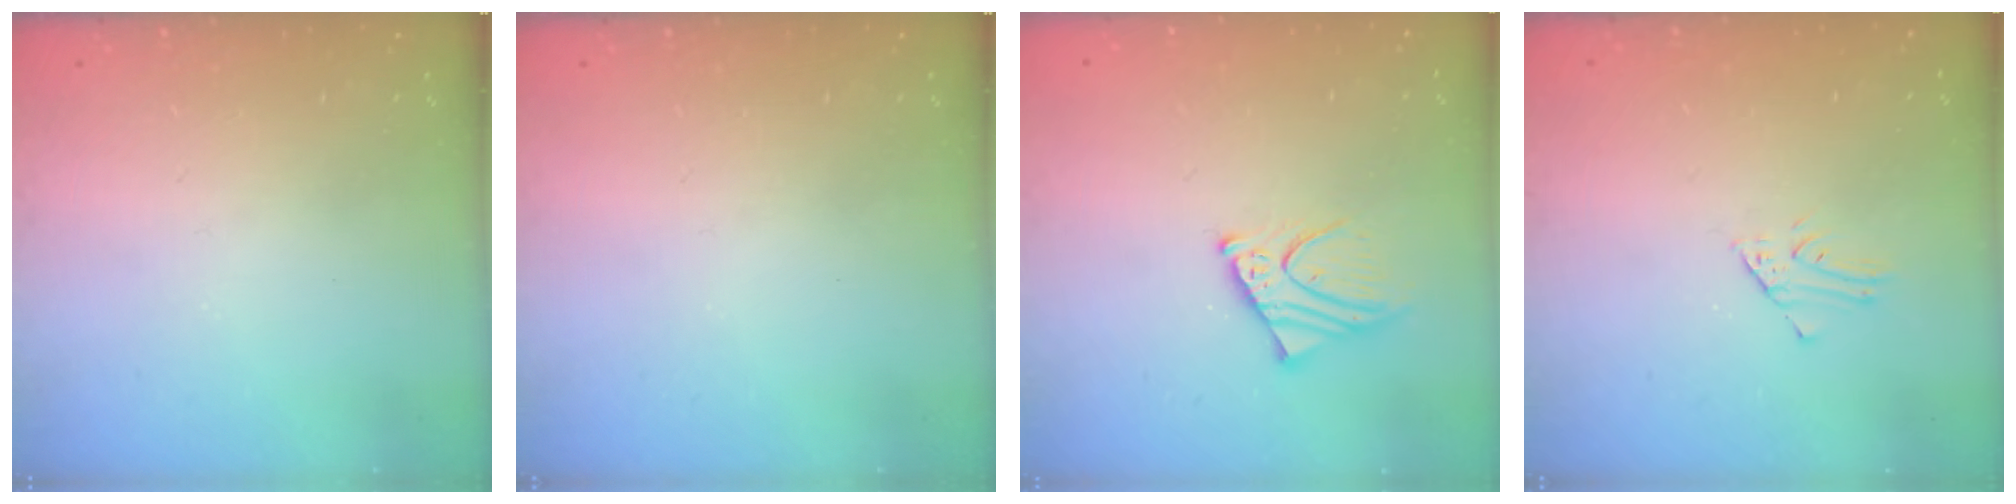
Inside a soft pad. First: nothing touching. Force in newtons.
{"total": 0.0}
{"total": 6.7, "press": 6.6, "slide": 0.8}
{"total": 1.7, "press": 1.7, "slide": 0.2}